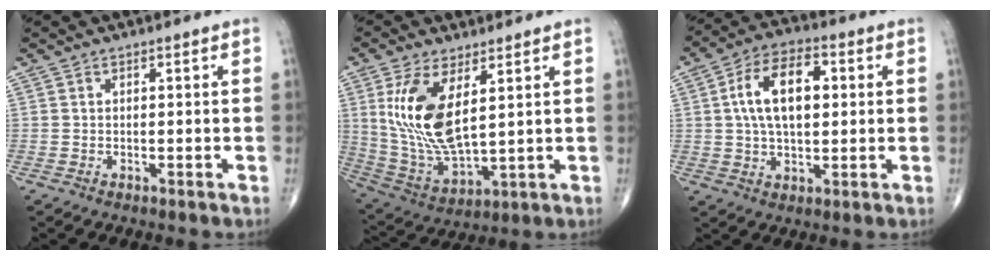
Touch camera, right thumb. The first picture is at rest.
{"total": 13.4, "force": [3.5, 5.5, 11.7], "torque": [-0.241, -0.023, 0.082]}
{"total": 12.6, "force": [2.0, 6.9, 10.4], "torque": [-0.174, 0.017, 0.029]}